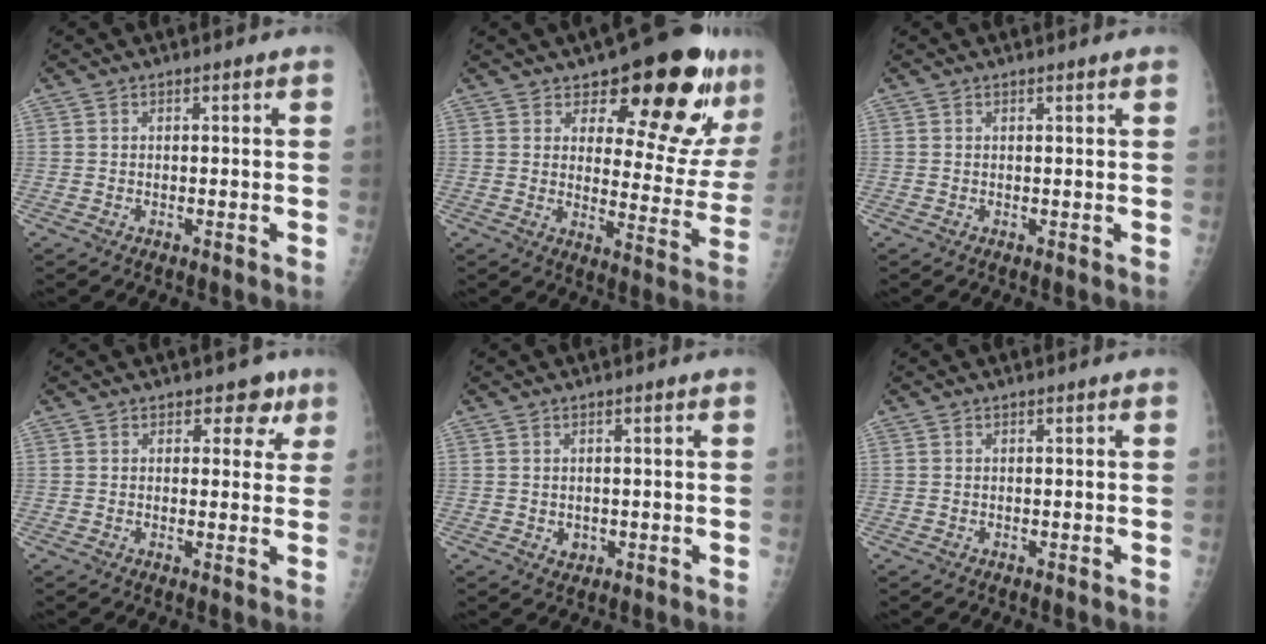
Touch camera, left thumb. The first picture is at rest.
{"total": 19.2, "force": [11.8, 7.4, 13.2], "torque": [-0.130, -0.076, 0.159]}
{"total": 0.9, "force": [0.7, -0.1, 0.5], "torque": [-0.009, 0.001, 0.012]}
{"total": 4.5, "force": [2.5, 3.1, 2.0], "torque": [0.013, -0.007, 0.026]}
{"total": 1.6, "force": [-0.1, 1.4, 0.8], "torque": [-0.007, 0.000, 0.004]}
{"total": 0.0}